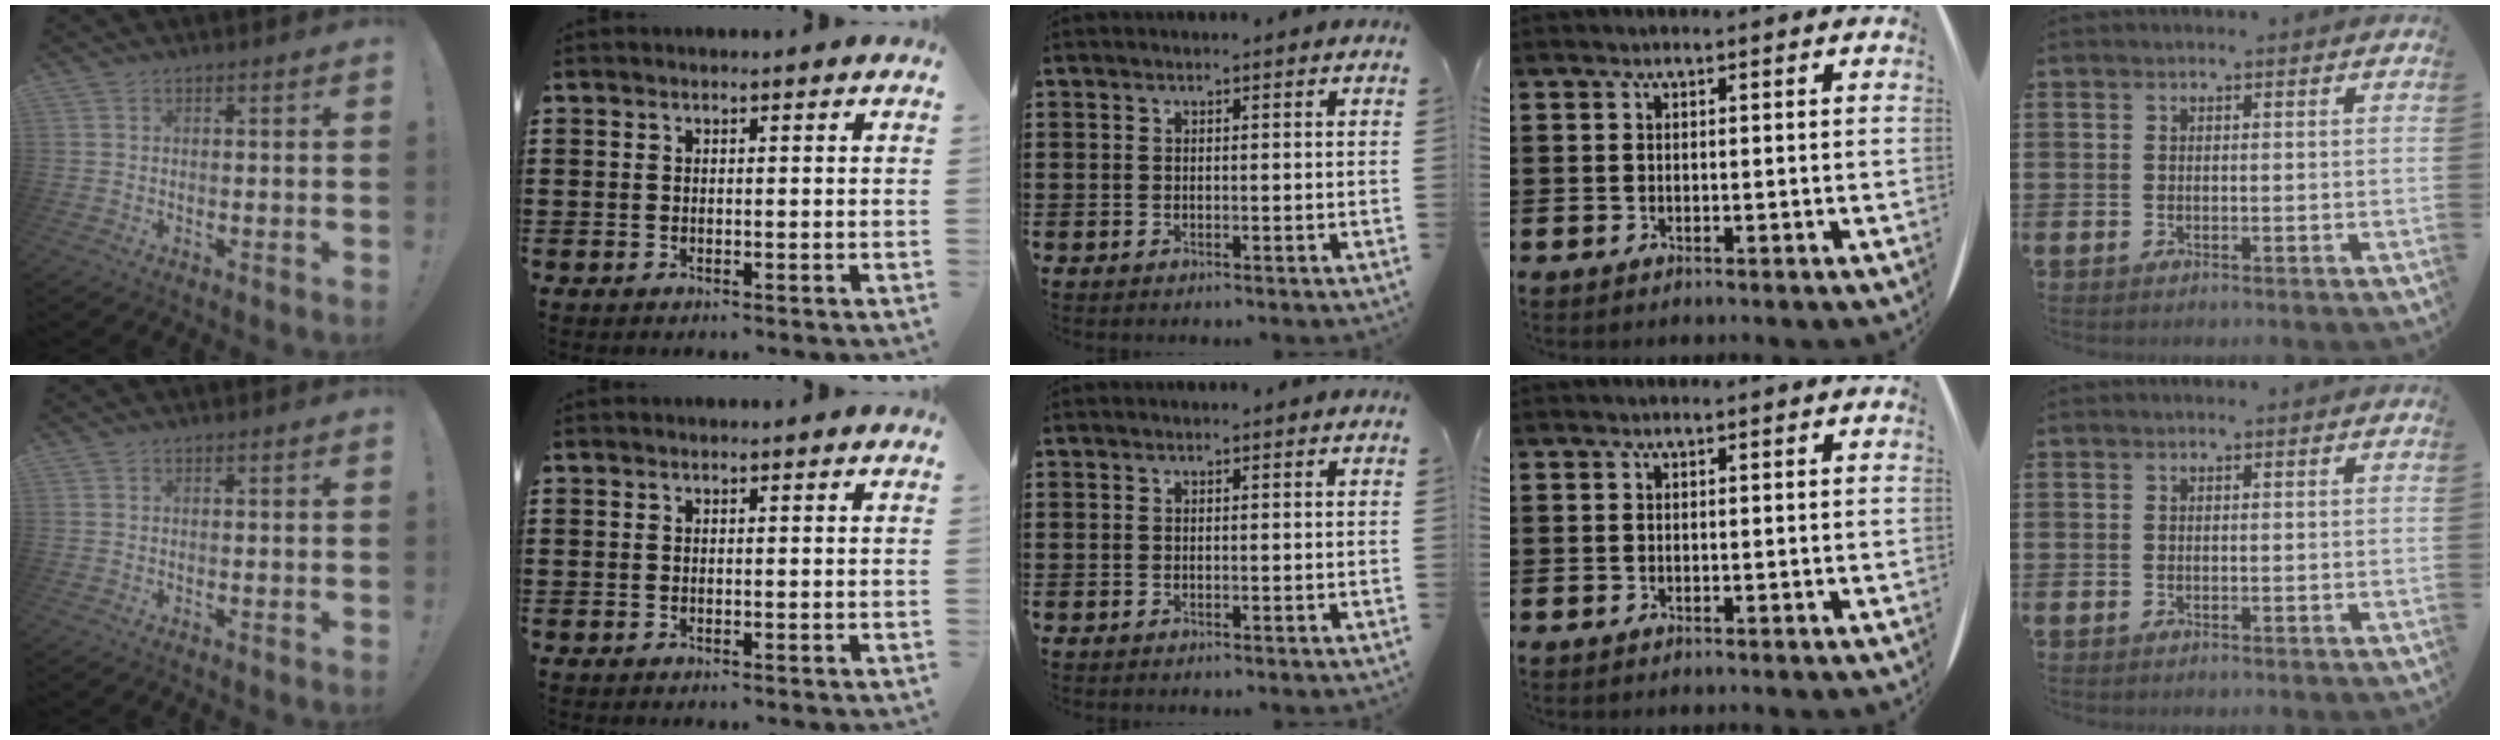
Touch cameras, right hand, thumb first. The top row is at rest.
{}